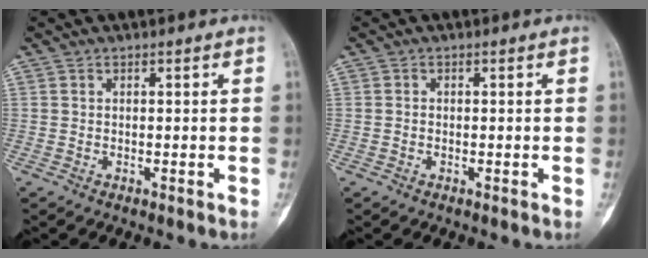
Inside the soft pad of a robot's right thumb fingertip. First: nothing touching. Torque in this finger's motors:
{"motor_torque": [-0.11, -0.13, -0.31, 0.29, -0.05]}